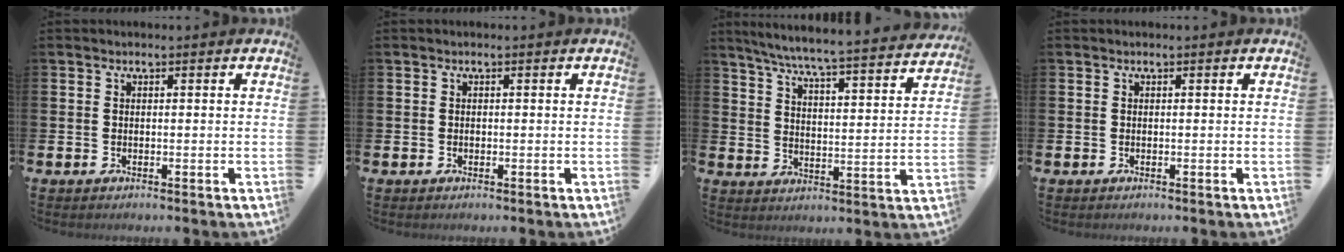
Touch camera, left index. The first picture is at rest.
{"total": 0.0}
{"total": 6.8, "force": [6.3, -0.2, 2.5], "torque": [-0.075, -0.050, 0.106]}
{"total": 0.0}